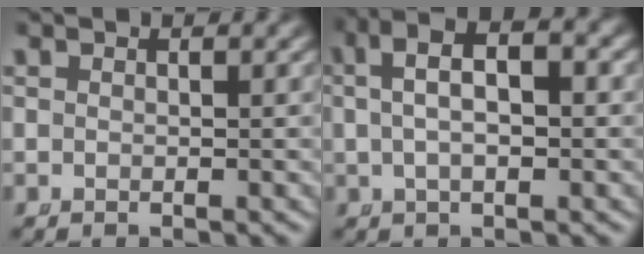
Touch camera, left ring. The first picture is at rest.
{"total": 5.5, "force": [1.6, 2.7, 4.5], "torque": [-0.060, 0.024, 0.012]}